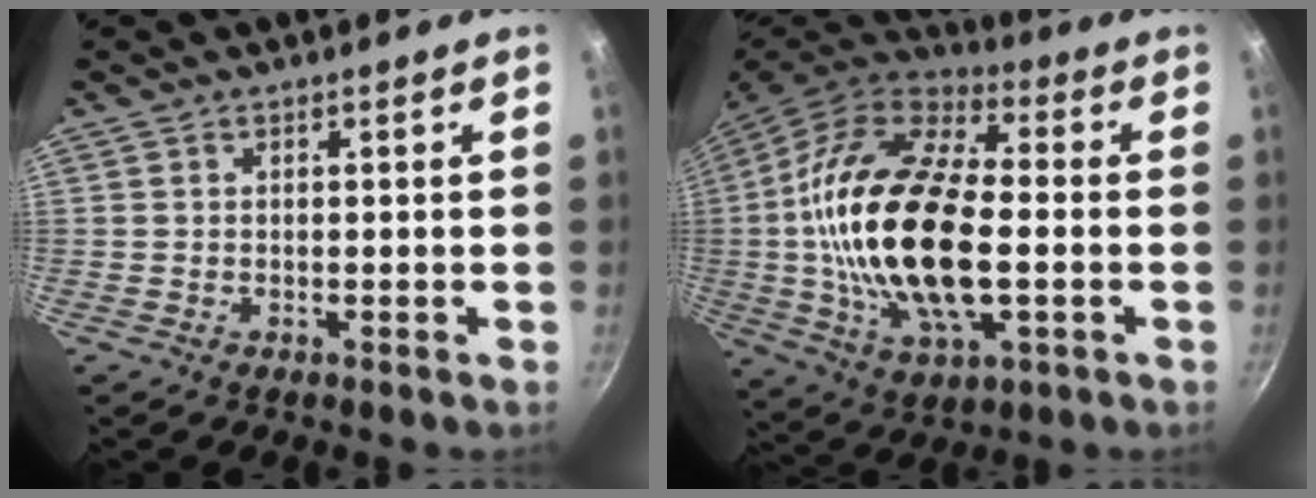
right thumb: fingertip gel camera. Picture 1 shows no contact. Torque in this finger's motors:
{"motor_torque": [-0.53, 2.55, 2.54, -0.23, 0.37]}